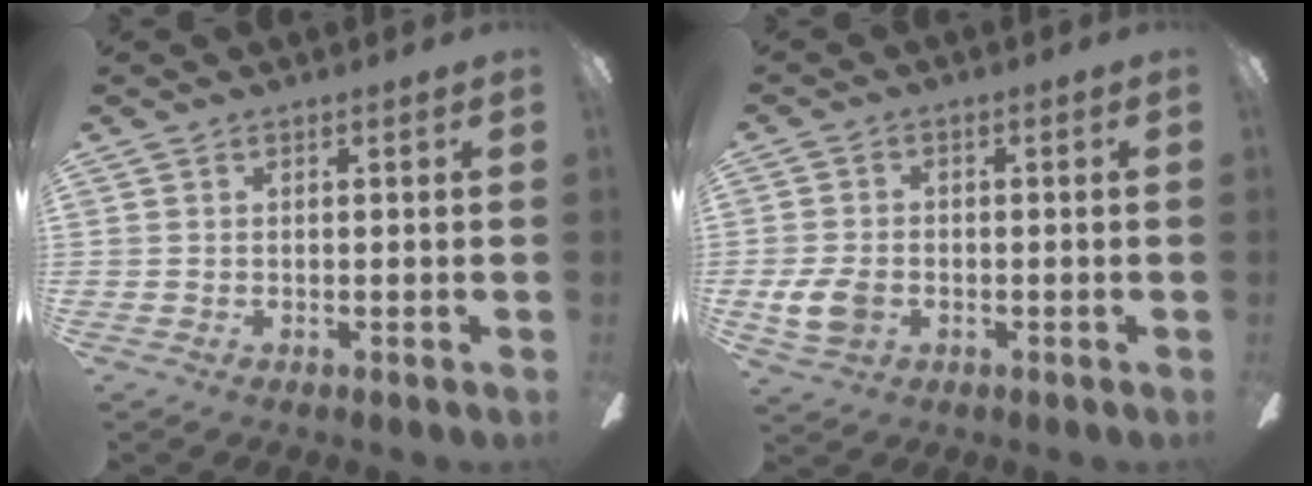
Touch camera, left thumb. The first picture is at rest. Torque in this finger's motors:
{"motor_torque": [-0.04, 0.83, 0.24, -0.26, 0.02]}